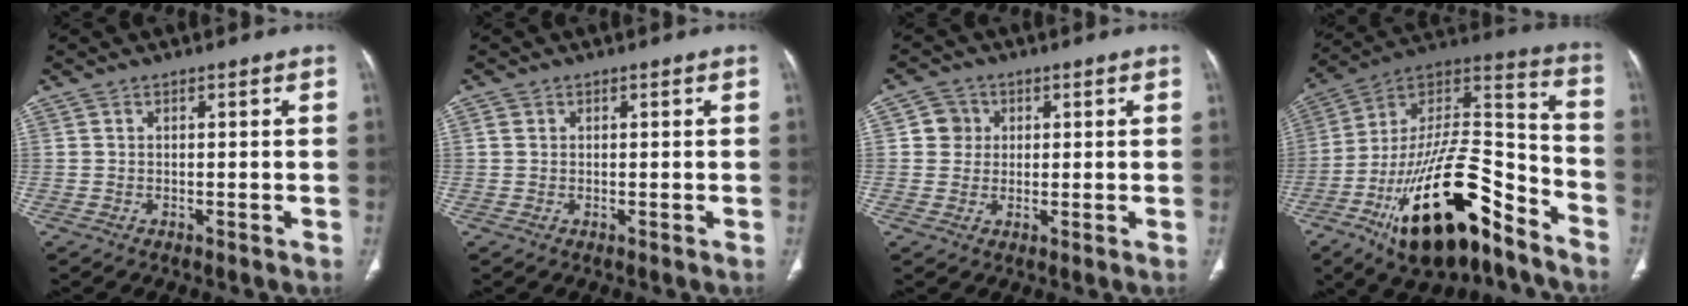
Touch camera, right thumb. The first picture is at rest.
{"total": 1.0, "force": [0.4, 0.9, 0.4], "torque": [0.000, 0.000, 0.006]}
{"total": 4.1, "force": [0.9, 3.9, 0.7], "torque": [0.013, 0.002, 0.011]}
{"total": 28.8, "force": [-15.5, 11.9, 21.1], "torque": [-0.339, 0.079, -0.254]}